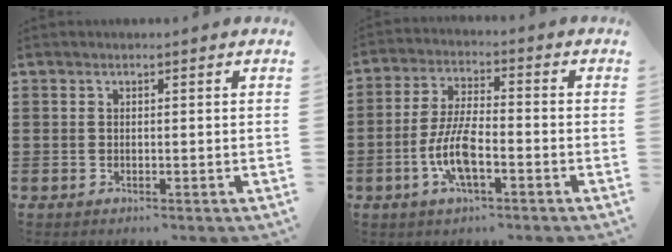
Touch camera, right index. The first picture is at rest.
{"total": 7.9, "force": [-2.7, 2.6, 7.0], "torque": [-0.162, -0.013, -0.057]}